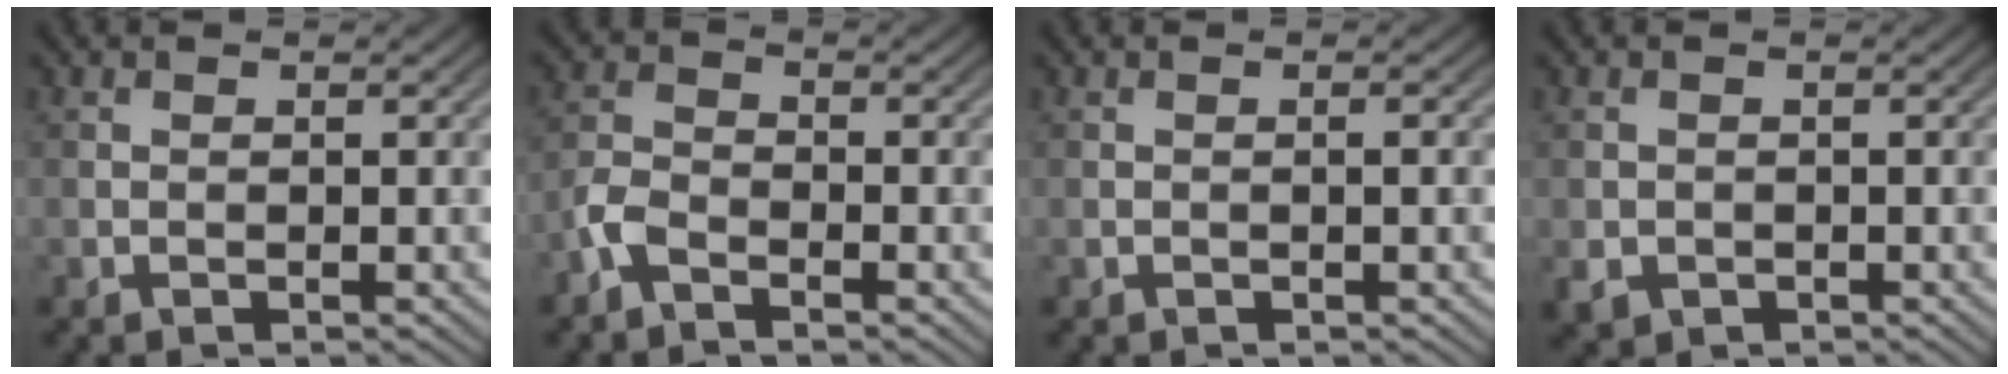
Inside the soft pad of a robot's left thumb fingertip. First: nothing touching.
{"total": 3.2, "force": [-2.3, 1.4, 1.6], "torque": [-0.040, 0.001, -0.061]}
{"total": 0.8, "force": [-0.1, 0.0, 0.8], "torque": [-0.012, 0.003, -0.002]}
{"total": 1.9, "force": [-0.7, 1.6, 0.6], "torque": [-0.015, -0.012, -0.013]}